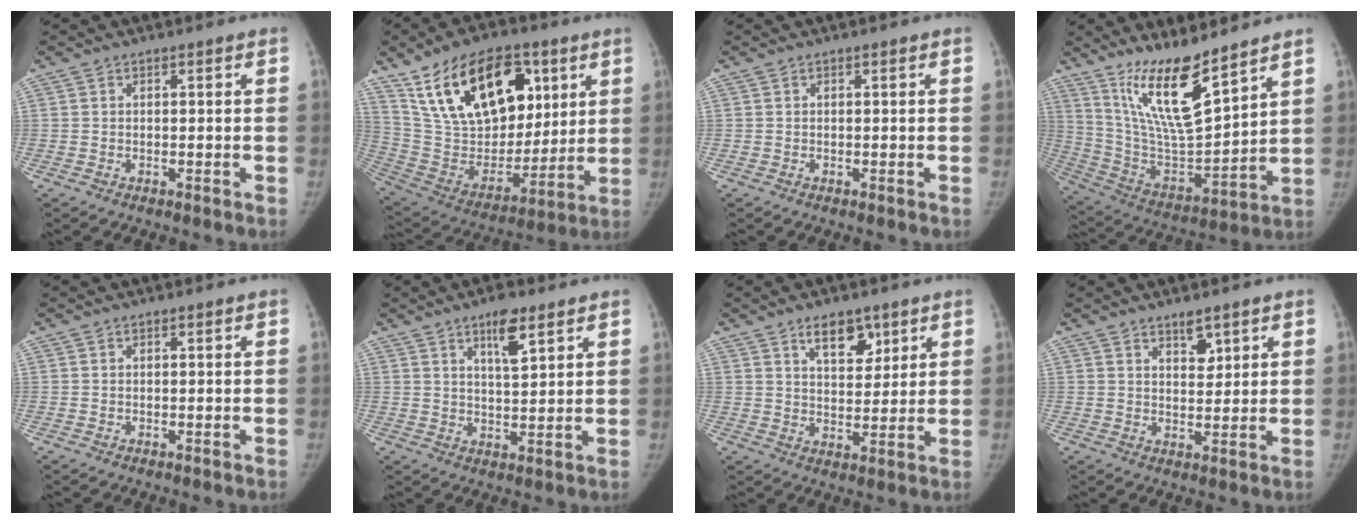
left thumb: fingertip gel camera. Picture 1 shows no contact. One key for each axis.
{"total": 27.0, "fx": 12.6, "fy": 15.7, "fz": 18.1, "tx": -0.286, "ty": -0.019, "tz": 0.234}
{"total": 0.0}
{"total": 16.9, "fx": 11.8, "fy": 3.8, "fz": 11.5, "tx": -0.186, "ty": -0.078, "tz": 0.236}
{"total": 0.0}
{"total": 6.4, "fx": 3.9, "fy": 1.9, "fz": 4.7, "tx": -0.067, "ty": -0.024, "tz": 0.064}
{"total": 7.5, "fx": 4.6, "fy": 4.0, "fz": 4.4, "tx": -0.039, "ty": -0.030, "tz": 0.076}
{"total": 4.0, "fx": 2.7, "fy": 1.8, "fz": 2.2, "tx": -0.018, "ty": -0.021, "tz": 0.046}